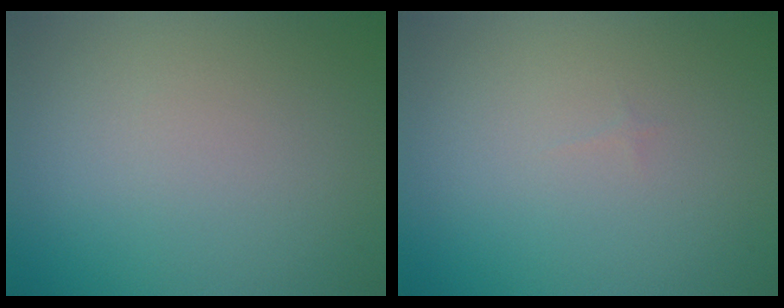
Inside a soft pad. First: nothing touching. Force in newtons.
{"total": 0.0}